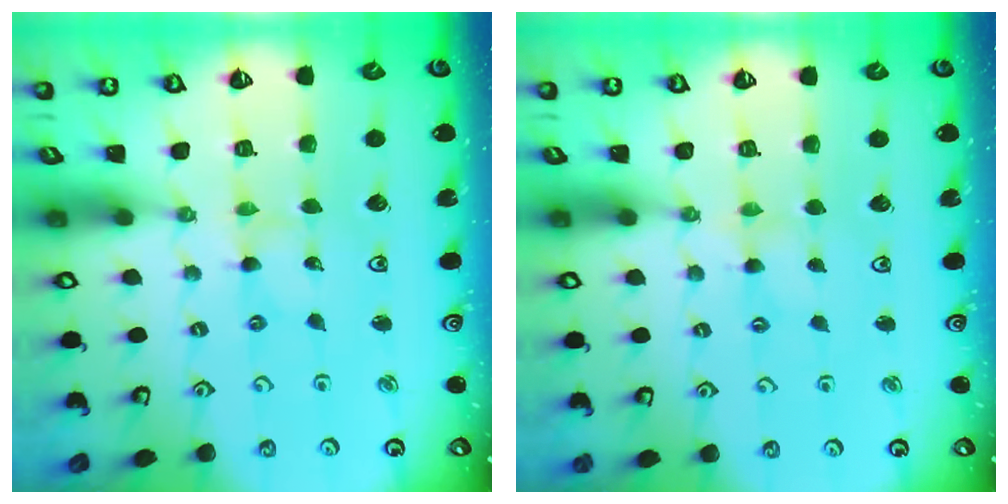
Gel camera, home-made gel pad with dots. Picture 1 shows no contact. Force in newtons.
{"total": 2.3, "press": 2.3, "slide": 0.3}